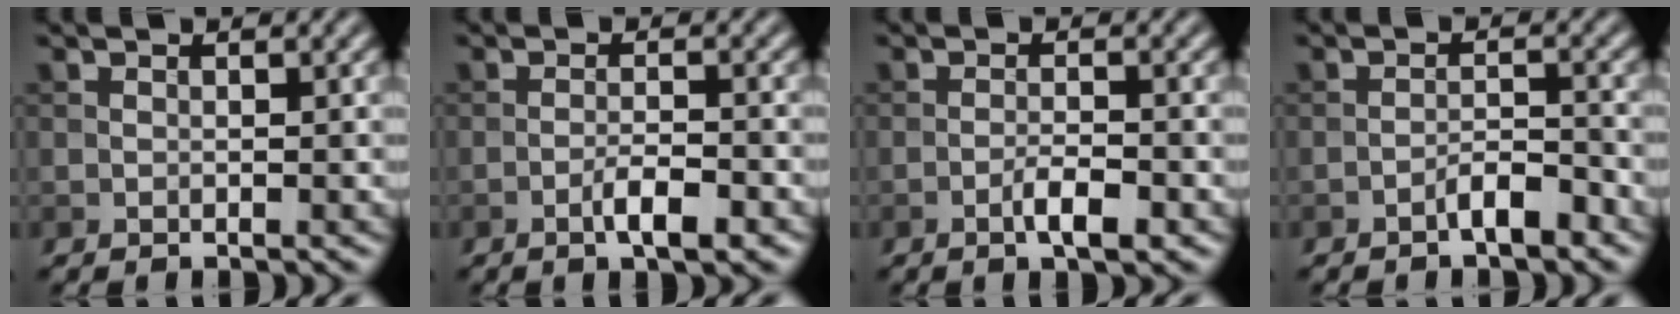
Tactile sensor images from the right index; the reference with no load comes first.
{"total": 3.2, "force": [-1.7, 0.7, 2.6], "torque": [-0.047, 0.003, -0.030]}
{"total": 2.7, "force": [-1.4, 0.6, 2.2], "torque": [-0.040, 0.004, -0.026]}
{"total": 2.5, "force": [-1.7, 0.6, 1.7], "torque": [-0.025, 0.009, -0.030]}